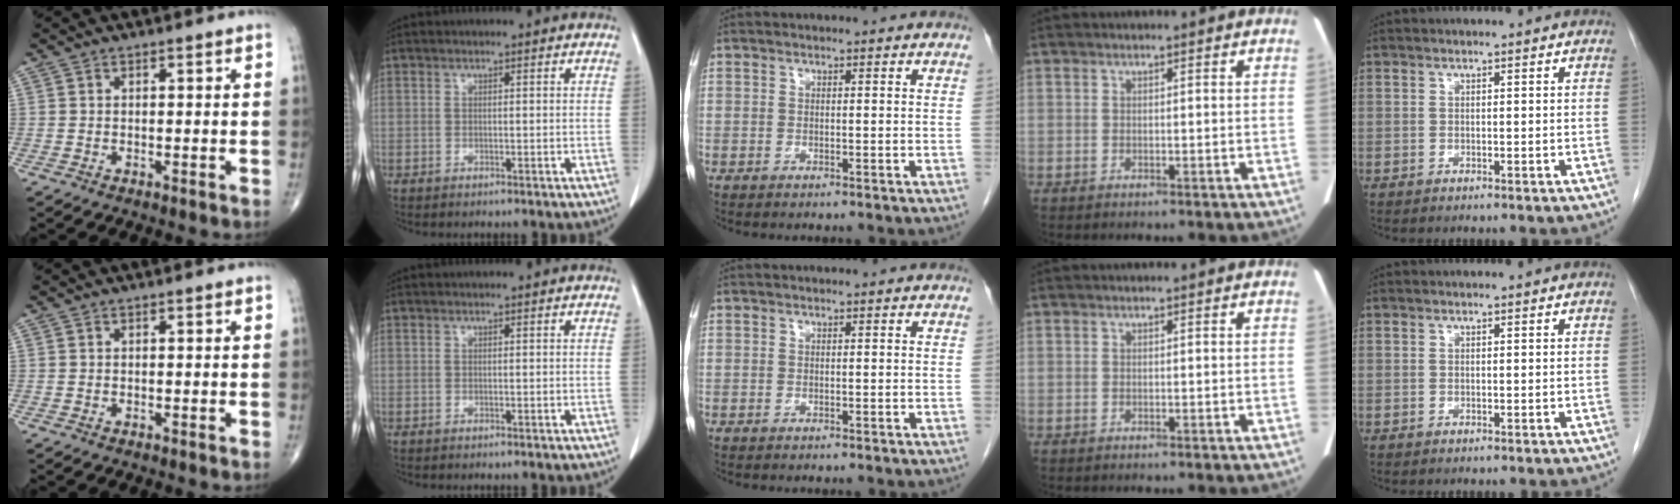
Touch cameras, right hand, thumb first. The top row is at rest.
{}